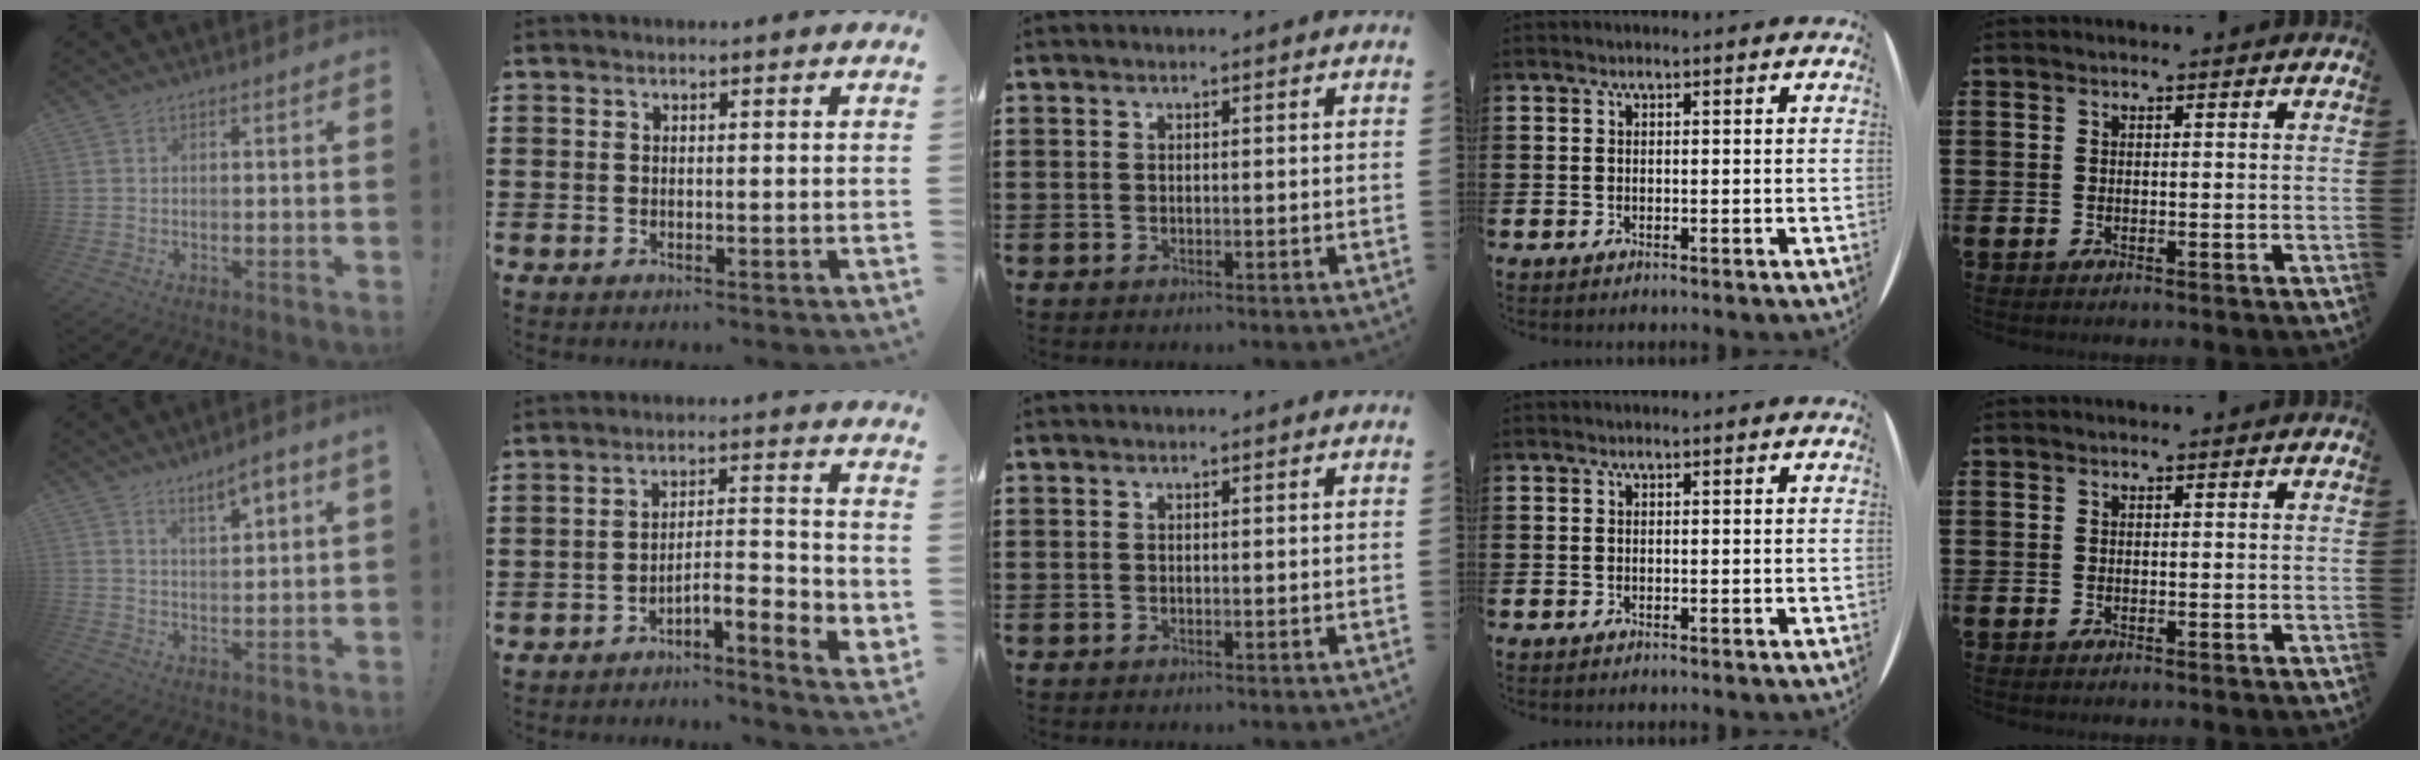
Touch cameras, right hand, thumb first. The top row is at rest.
{"thumb": {"total": 5.2, "force": [3.9, 0.9, 3.4], "torque": [-0.043, -0.025, 0.061]}, "index": {"total": 4.7, "force": [-3.5, 0.6, 3.2], "torque": [-0.054, -0.004, -0.067]}}